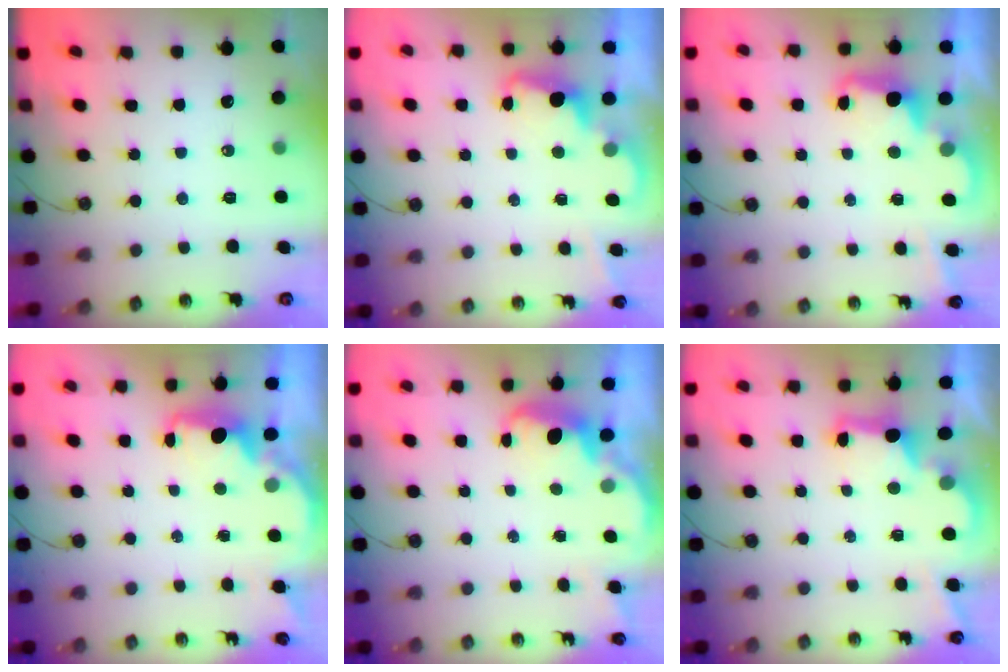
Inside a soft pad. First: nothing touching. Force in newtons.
{"total": 2.3, "press": 2.2, "slide": 0.5}
{"total": 2.5, "press": 2.5, "slide": 0.6}
{"total": 2.5, "press": 2.4, "slide": 0.8}
{"total": 2.7, "press": 2.7, "slide": 0.7}
{"total": 2.9, "press": 2.8, "slide": 0.9}